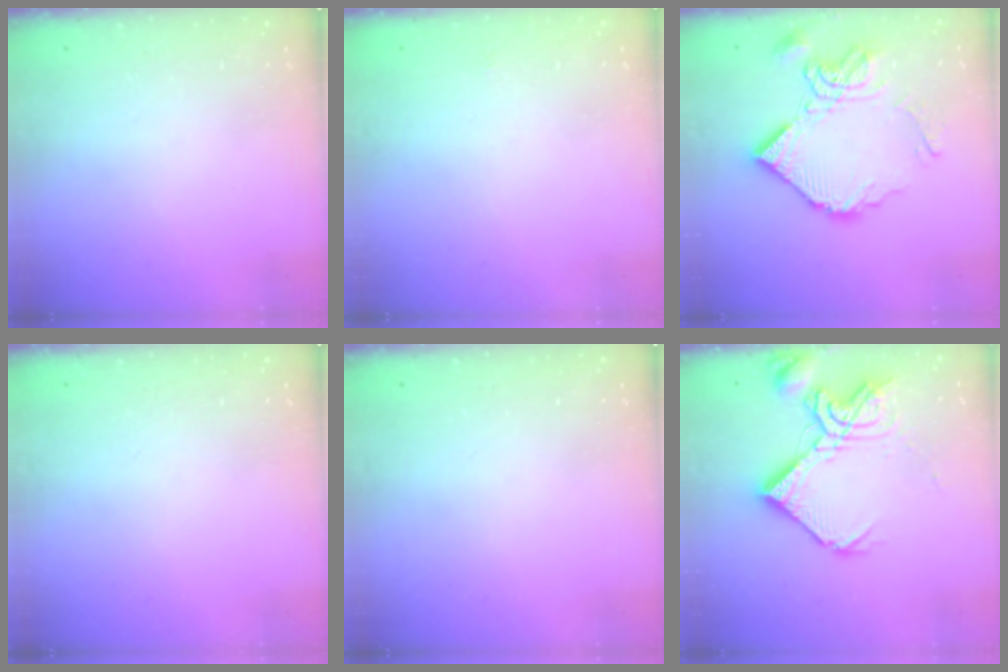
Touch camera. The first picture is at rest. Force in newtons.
{"total": 2.3, "press": 2.3, "slide": 0.3}
{"total": 15.2, "press": 15.1, "slide": 2.0}
{"total": 0.0}
{"total": 0.0}
{"total": 15.5, "press": 15.4, "slide": 1.5}